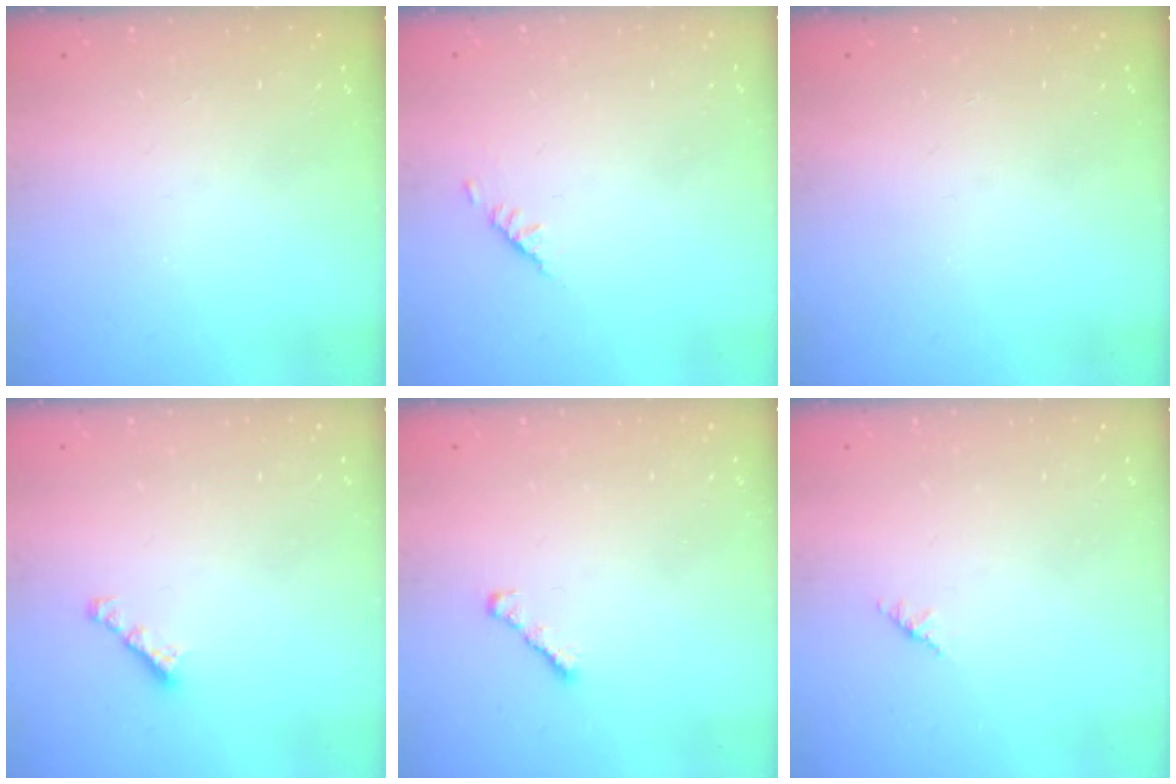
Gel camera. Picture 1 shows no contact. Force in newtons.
{"total": 1.9, "press": 1.8, "slide": 0.5}
{"total": 0.0}
{"total": 2.2, "press": 2.1, "slide": 0.6}
{"total": 2.4, "press": 2.3, "slide": 0.6}
{"total": 1.4, "press": 1.3, "slide": 0.4}